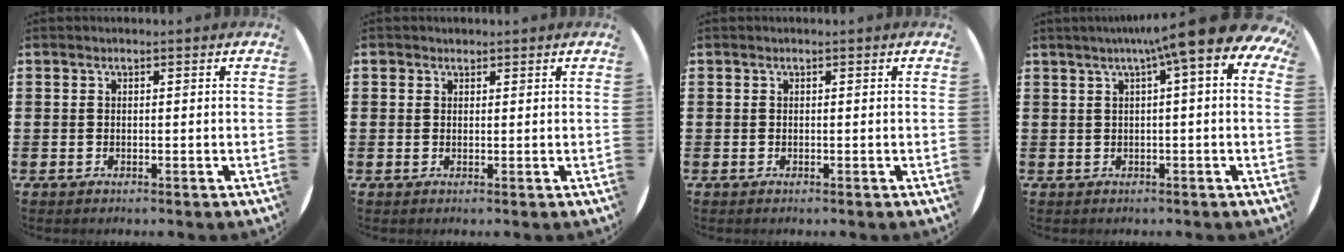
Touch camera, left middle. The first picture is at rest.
{"total": 0.8, "force": [0.7, 0.4, -0.1], "torque": [0.002, 0.003, 0.013]}
{"total": 0.0}
{"total": 7.7, "force": [4.4, 0.0, 6.3], "torque": [-0.115, -0.015, 0.069]}